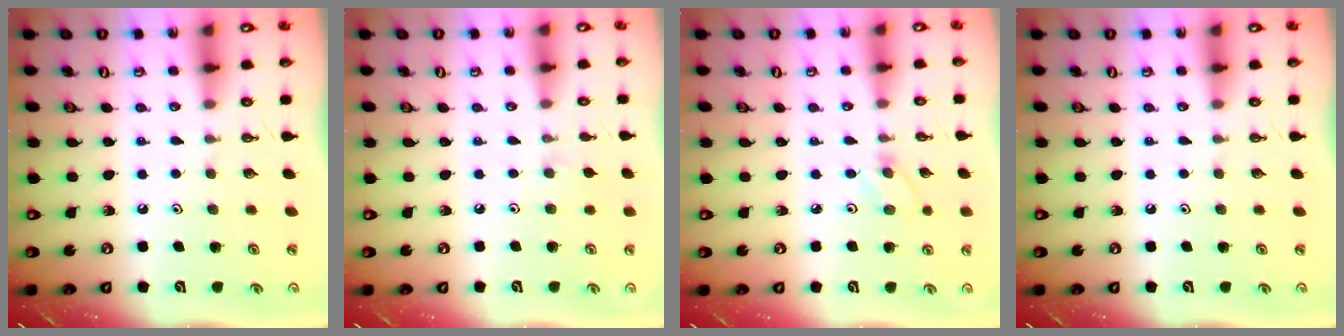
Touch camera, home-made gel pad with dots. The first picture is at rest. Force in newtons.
{"total": 2.9, "press": 2.9, "slide": 0.4}
{"total": 3.0, "press": 3.0, "slide": 0.4}
{"total": 0.0}